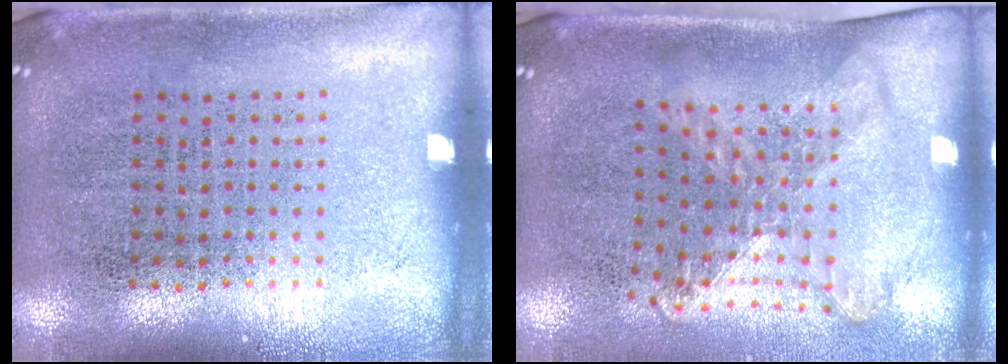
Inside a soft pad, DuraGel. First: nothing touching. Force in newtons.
{"total": 1.6, "press": 1.2, "slide": 1.0}